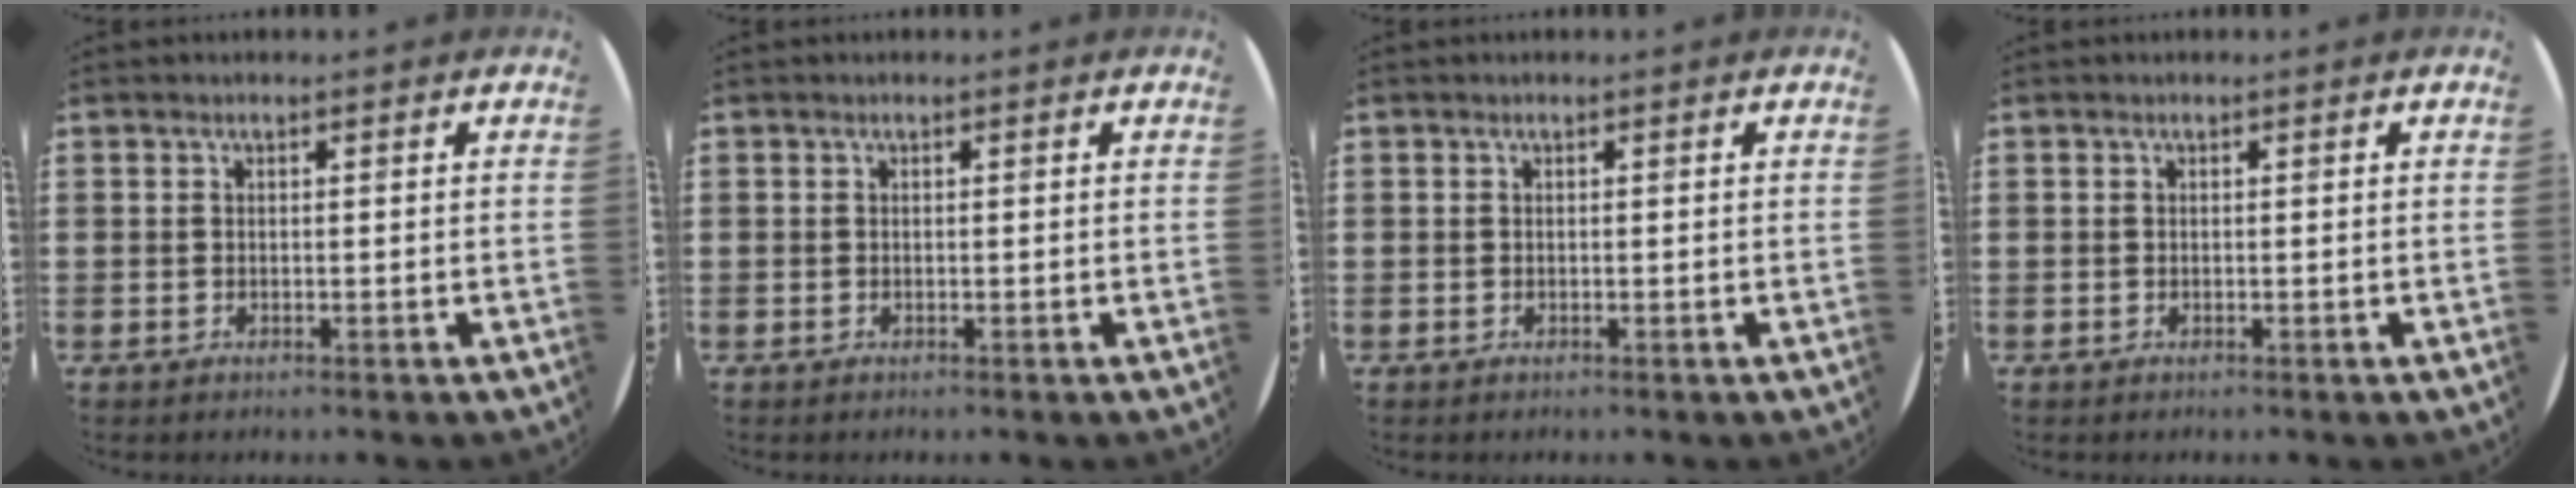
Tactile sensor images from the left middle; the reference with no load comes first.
{"total": 0.0}
{"total": 0.0}
{"total": 0.0}